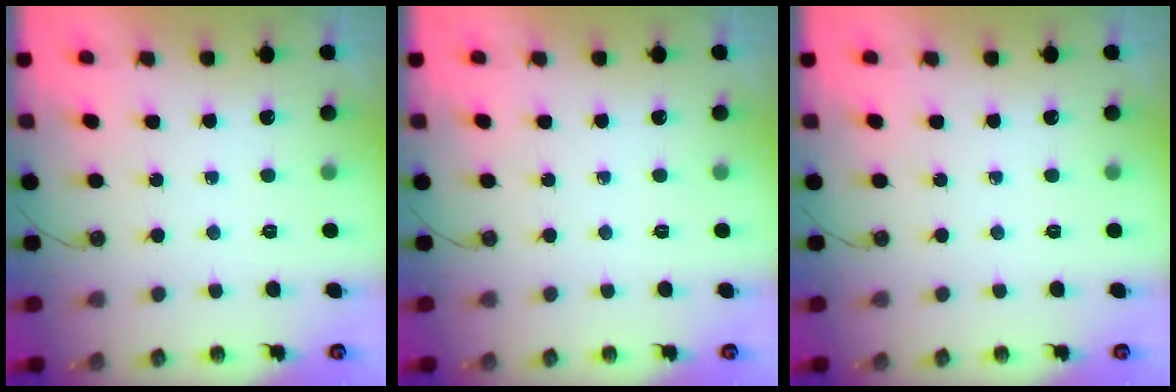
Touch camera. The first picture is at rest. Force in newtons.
{"total": 0.0}
{"total": 0.0}